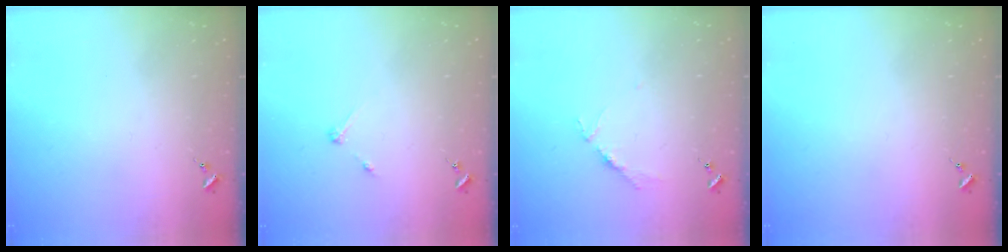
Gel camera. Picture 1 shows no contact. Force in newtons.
{"total": 2.7, "press": 2.7, "slide": 0.3}
{"total": 3.9, "press": 3.8, "slide": 0.5}
{"total": 0.0}